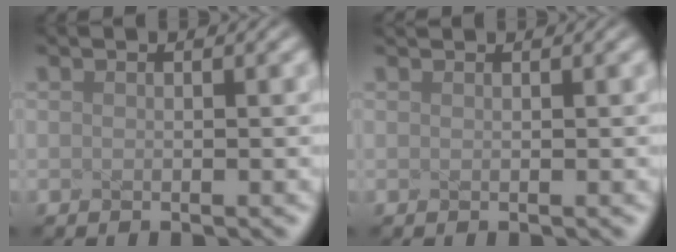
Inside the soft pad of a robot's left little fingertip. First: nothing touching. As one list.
[{"total": 1.0, "force": [0.9, 0.1, 0.2], "torque": [-0.010, 0.000, 0.009]}]